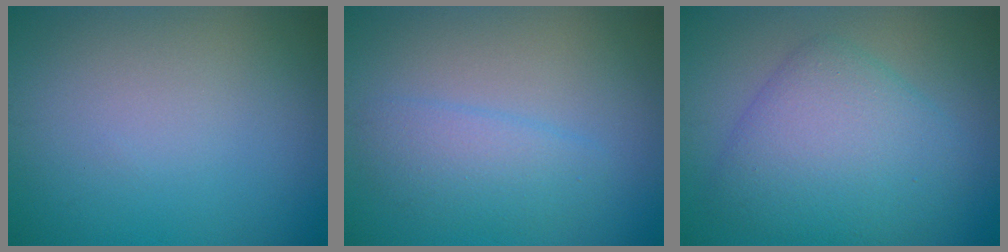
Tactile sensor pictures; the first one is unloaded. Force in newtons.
{"total": 2.6, "press": 2.6, "slide": 0.1}
{"total": 6.5, "press": 6.5, "slide": 0.1}